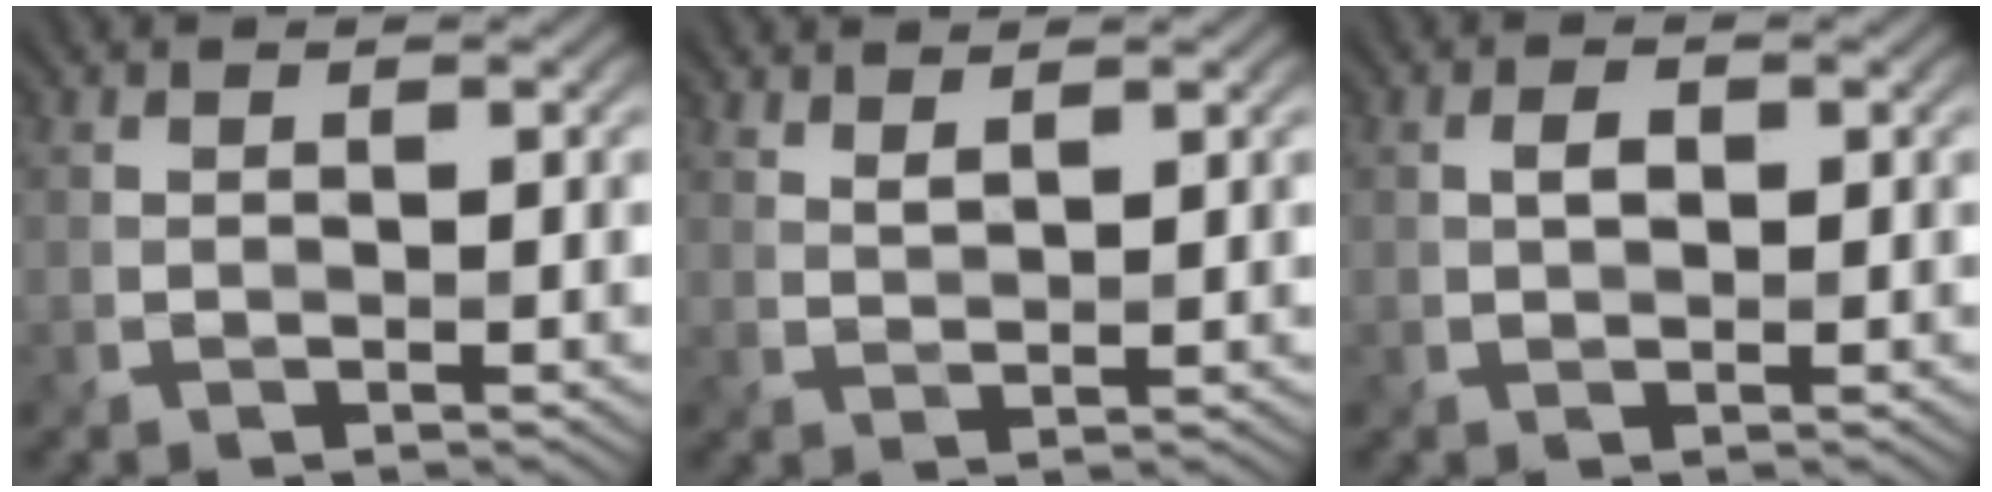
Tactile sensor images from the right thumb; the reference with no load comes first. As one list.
[{"total": 1.8, "force": [1.5, 0.3, 0.9], "torque": [-0.016, -0.004, 0.035]}, {"total": 1.6, "force": [0.0, 1.0, 1.2], "torque": [-0.024, 0.001, 0.000]}]